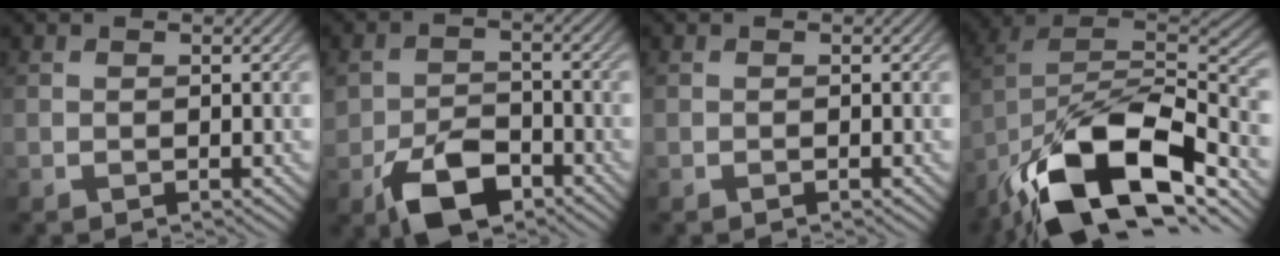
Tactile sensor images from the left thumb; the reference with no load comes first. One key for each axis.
{"total": 7.3, "fx": -4.2, "fy": 4.2, "fz": 4.3, "tx": -0.083, "ty": -0.007, "tz": -0.080}
{"total": 0.0}
{"total": 17.5, "fx": -11.2, "fy": 7.3, "fz": 11.3, "tx": -0.227, "ty": -0.018, "tz": -0.200}